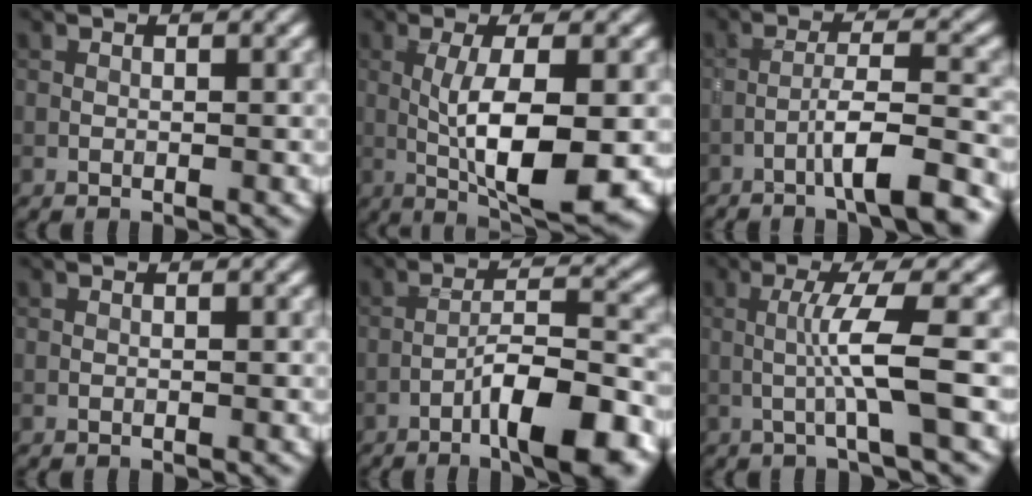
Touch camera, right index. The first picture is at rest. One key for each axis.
{"total": 7.7, "fx": -1.2, "fy": 1.7, "fz": 7.4, "tx": -0.129, "ty": 0.001, "tz": -0.020}
{"total": 5.6, "fx": -3.4, "fy": 0.4, "fz": 4.4, "tx": -0.067, "ty": 0.017, "tz": -0.062}
{"total": 0.0}
{"total": 8.6, "fx": -4.8, "fy": 1.5, "fz": 7.0, "tx": -0.108, "ty": 0.018, "tz": -0.074}
{"total": 4.1, "fx": -0.5, "fy": 0.0, "fz": 4.0, "tx": -0.077, "ty": 0.008, "tz": -0.012}